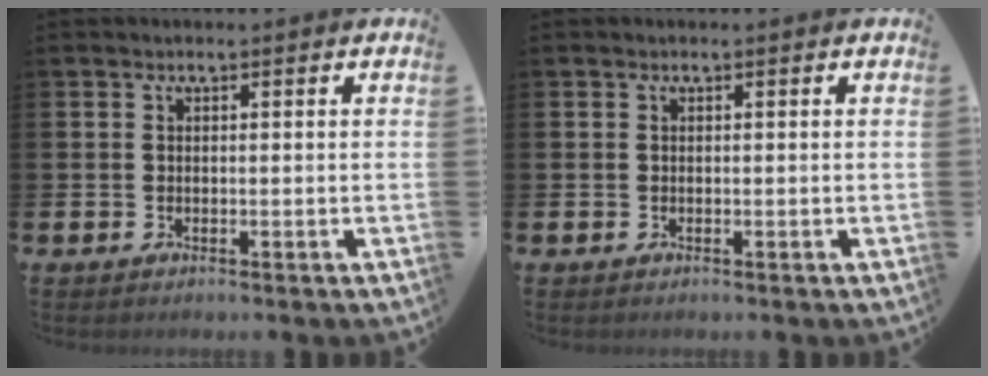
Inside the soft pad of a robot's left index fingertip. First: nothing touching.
{"total": 0.0}